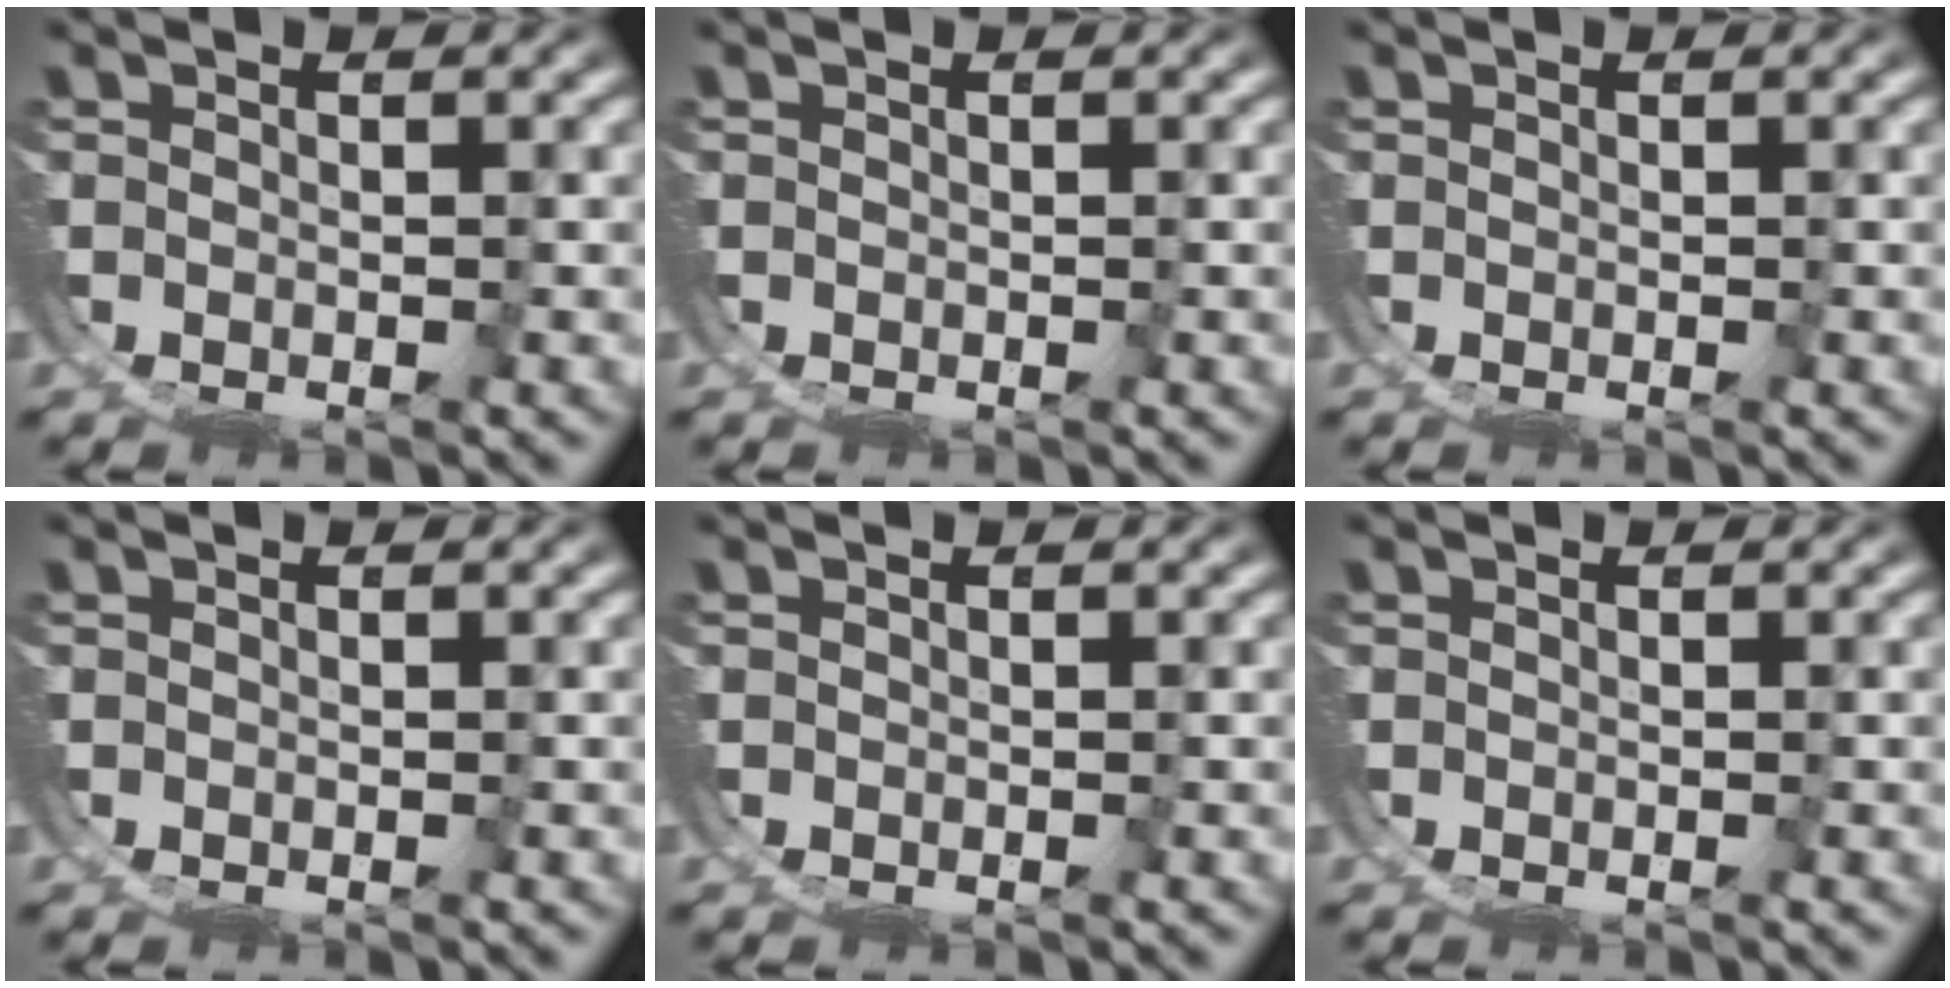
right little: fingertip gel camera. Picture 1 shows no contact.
{"total": 0.0}
{"total": 0.0}
{"total": 0.0}
{"total": 0.0}
{"total": 0.0}